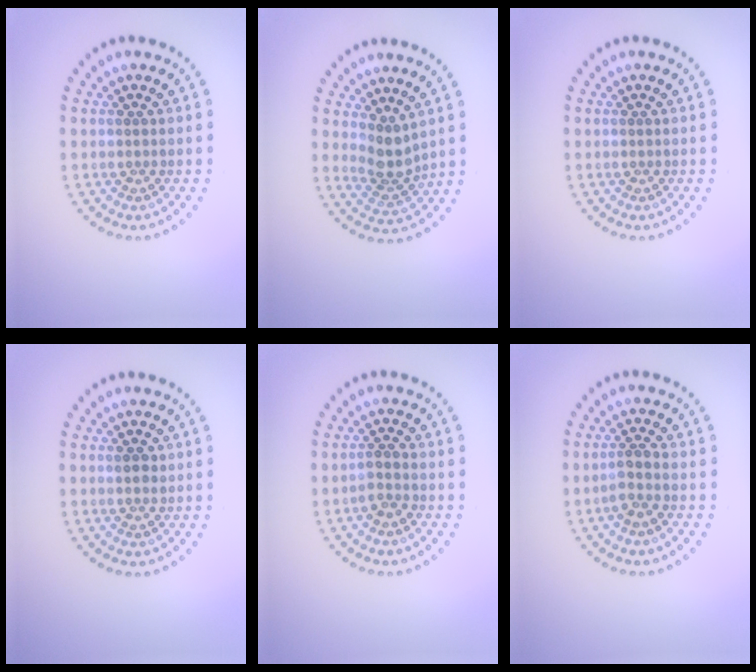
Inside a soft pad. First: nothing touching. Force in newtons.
{"total": 2.7, "press": 2.1, "slide": 1.8}
{"total": 0.0}
{"total": 1.1, "press": 1.0, "slide": 0.2}
{"total": 1.6, "press": 1.2, "slide": 1.0}
{"total": 1.8, "press": 1.5, "slide": 1.0}